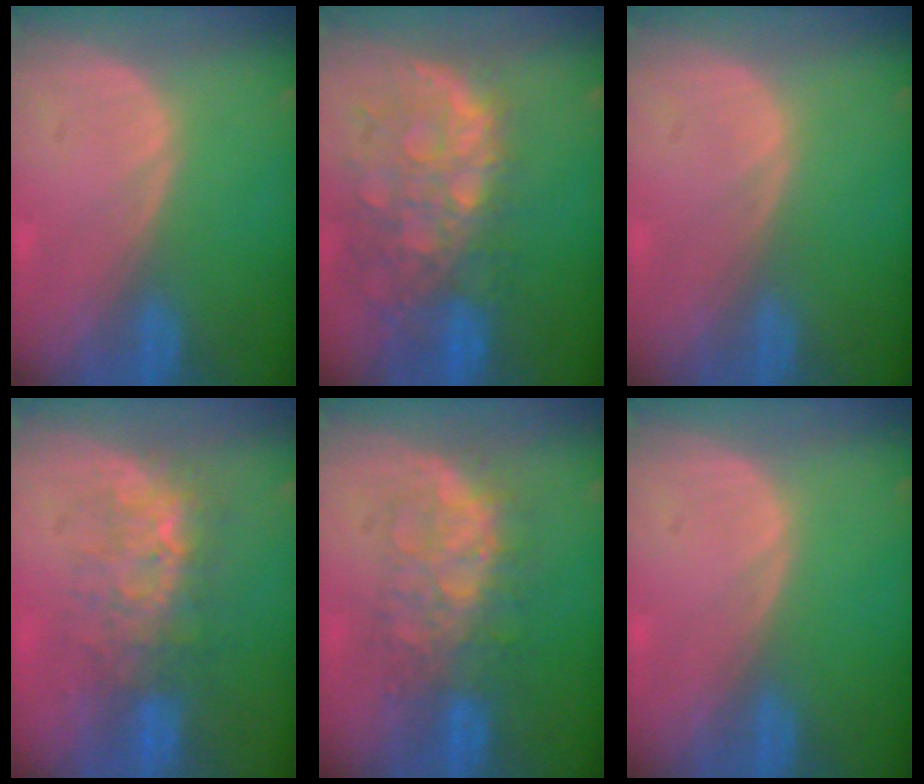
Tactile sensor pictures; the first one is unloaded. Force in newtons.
{"total": 12.0, "press": 10.0, "slide": 6.7}
{"total": 0.0}
{"total": 7.6, "press": 7.3, "slide": 2.1}
{"total": 8.2, "press": 8.0, "slide": 1.5}
{"total": 0.0}